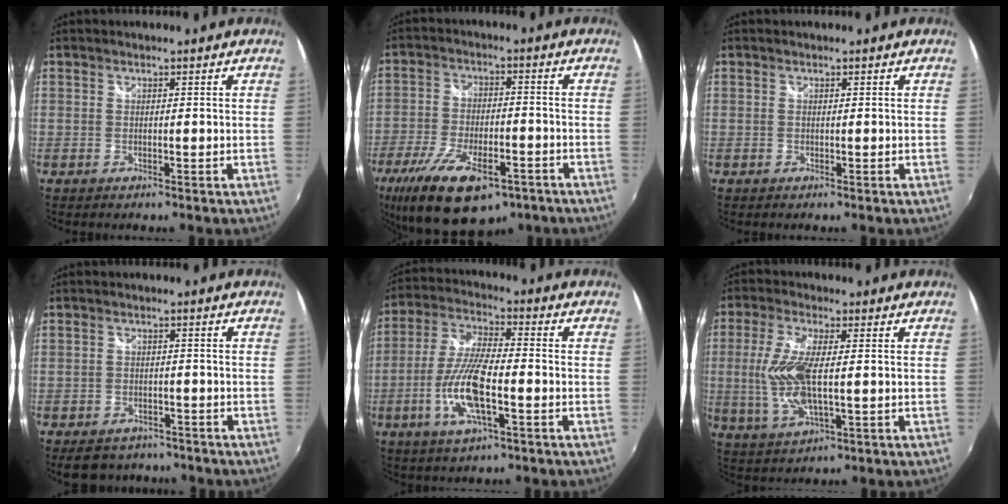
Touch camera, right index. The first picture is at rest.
{"total": 19.1, "force": [-11.9, 7.9, 12.6], "torque": [-0.259, -0.043, -0.189]}
{"total": 0.0}
{"total": 7.7, "force": [-6.2, 4.1, 2.2], "torque": [-0.055, 0.004, -0.084]}
{"total": 12.6, "force": [-4.1, 3.4, 11.4], "torque": [-0.240, -0.007, -0.080]}
{"total": 10.8, "force": [-0.3, 3.4, 10.3], "torque": [-0.214, -0.008, -0.002]}